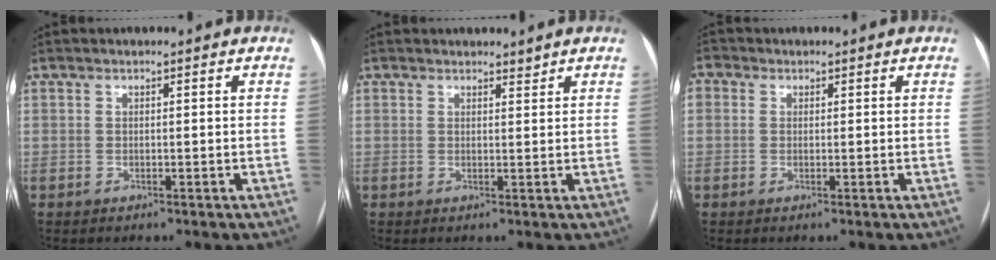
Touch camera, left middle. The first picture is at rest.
{"total": 1.8, "force": [1.7, 0.4, 0.3], "torque": [-0.003, 0.008, 0.026]}
{"total": 1.9, "force": [0.6, 1.7, 0.7], "torque": [-0.014, 0.012, 0.007]}